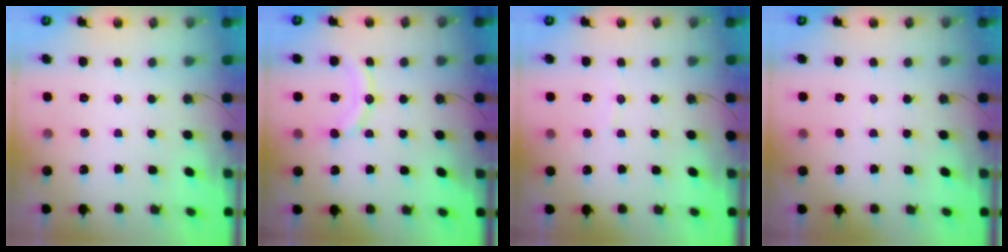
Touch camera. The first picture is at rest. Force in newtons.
{"total": 11.3, "press": 11.0, "slide": 2.3}
{"total": 3.4, "press": 3.4, "slide": 0.3}
{"total": 2.0, "press": 2.0, "slide": 0.2}